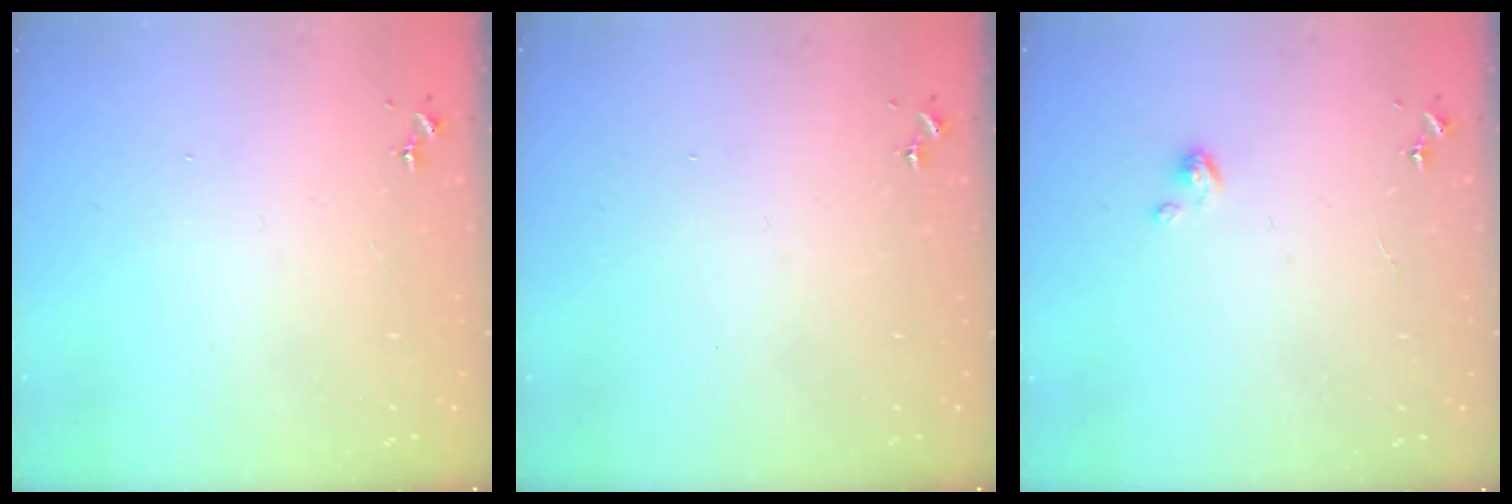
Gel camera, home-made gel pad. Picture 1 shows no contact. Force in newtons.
{"total": 0.0}
{"total": 2.7, "press": 2.7, "slide": 0.2}